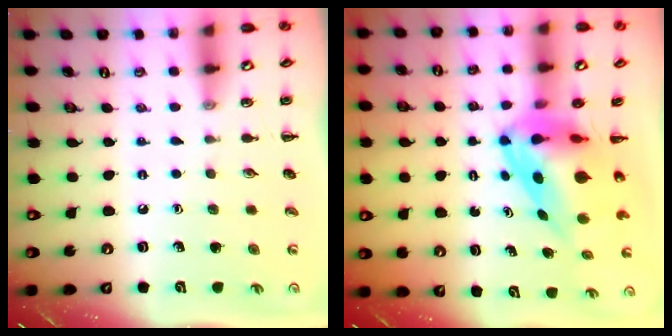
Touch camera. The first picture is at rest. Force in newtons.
{"total": 7.5, "press": 7.1, "slide": 2.4}